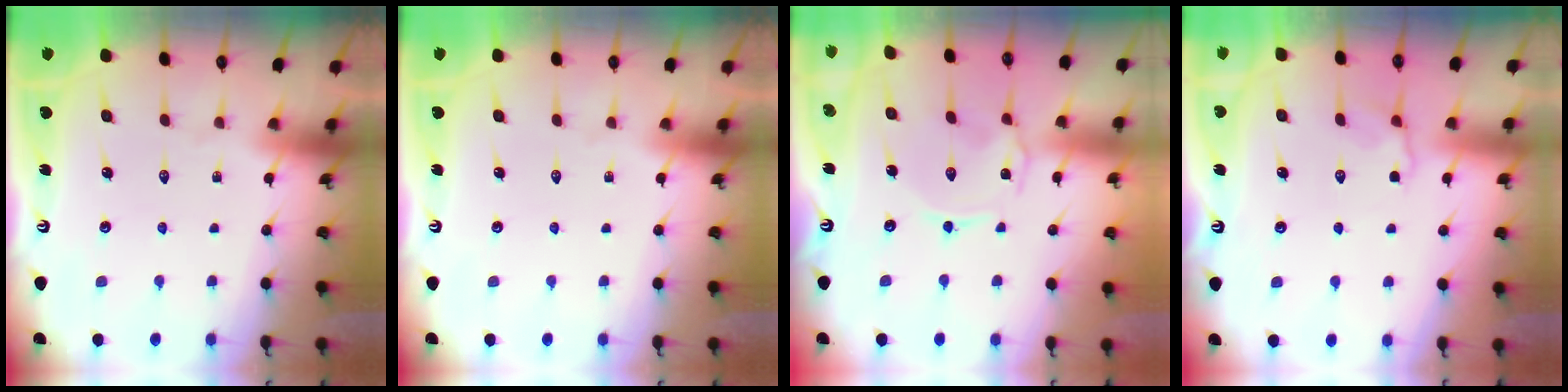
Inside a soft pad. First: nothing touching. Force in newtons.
{"total": 0.0}
{"total": 0.9, "press": 0.8, "slide": 0.2}
{"total": 3.5, "press": 2.9, "slide": 2.0}